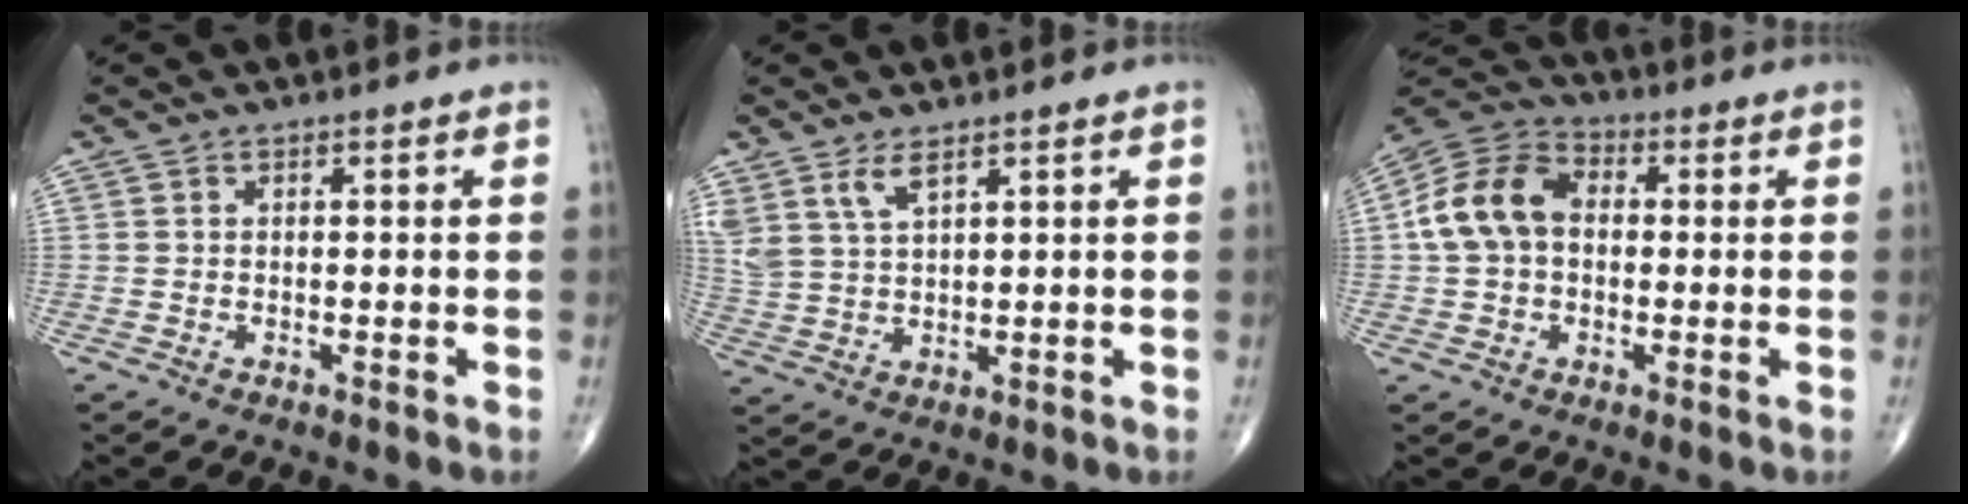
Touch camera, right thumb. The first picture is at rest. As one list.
[{"total": 5.6, "force": [3.7, 2.1, 3.7], "torque": [-0.080, -0.014, 0.082]}, {"total": 11.7, "force": [0.6, 8.5, 8.0], "torque": [-0.147, 0.033, -0.002]}]